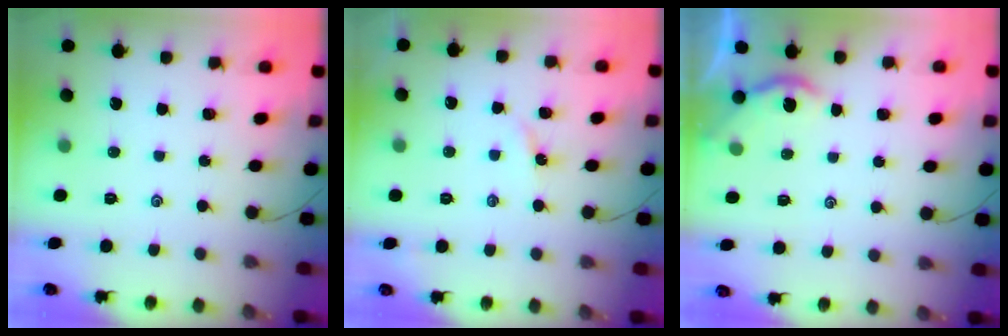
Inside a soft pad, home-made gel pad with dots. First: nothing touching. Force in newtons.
{"total": 2.3, "press": 2.3, "slide": 0.4}
{"total": 1.8, "press": 1.8, "slide": 0.1}